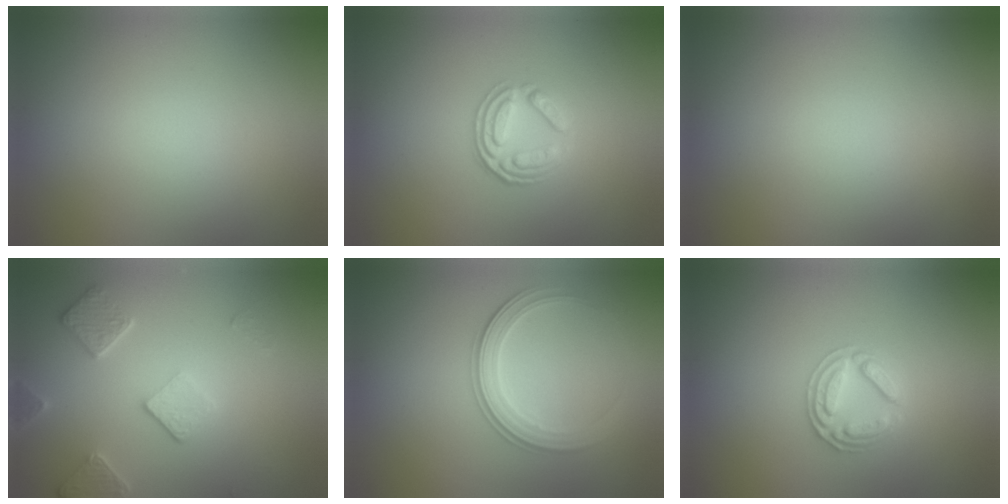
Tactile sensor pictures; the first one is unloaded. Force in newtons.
{"total": 3.6, "press": 2.6, "slide": 2.6}
{"total": 0.0}
{"total": 3.6, "press": 3.0, "slide": 1.9}
{"total": 2.9, "press": 2.8, "slide": 0.5}
{"total": 2.7, "press": 2.7, "slide": 0.6}